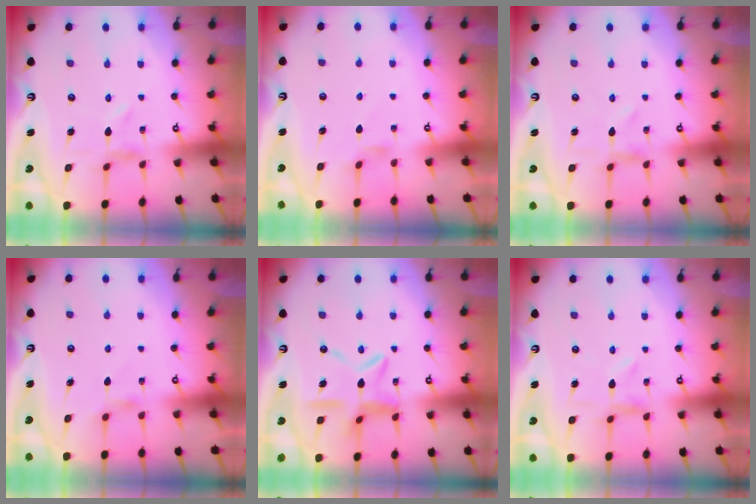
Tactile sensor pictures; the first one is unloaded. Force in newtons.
{"total": 1.2, "press": 1.1, "slide": 0.3}
{"total": 0.0}
{"total": 2.9, "press": 2.9, "slide": 0.4}
{"total": 12.7, "press": 12.6, "slide": 1.3}
{"total": 1.4, "press": 1.4, "slide": 0.3}